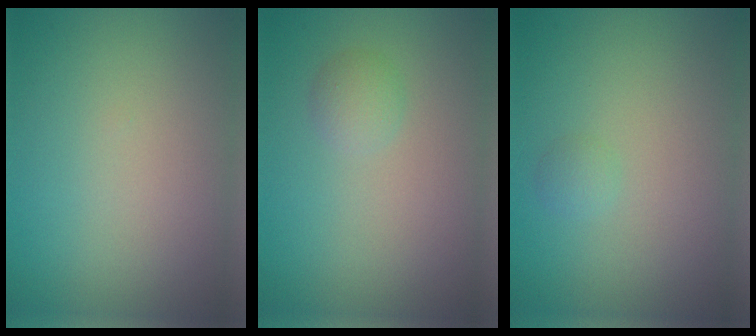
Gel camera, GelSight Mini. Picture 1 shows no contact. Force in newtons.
{"total": 1.3, "press": 1.3, "slide": 0.0}
{"total": 0.8, "press": 0.8, "slide": 0.0}